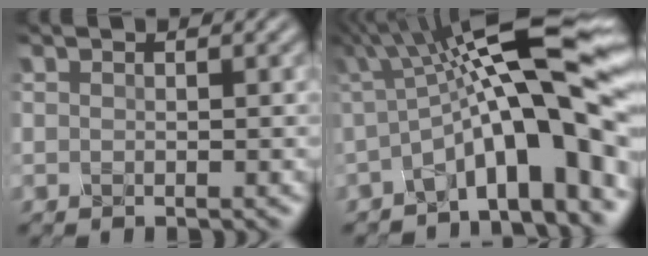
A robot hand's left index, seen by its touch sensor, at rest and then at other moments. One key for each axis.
{"total": 13.4, "fx": -0.3, "fy": 2.8, "fz": 13.1, "tx": -0.188, "ty": 0.028, "tz": -0.011}